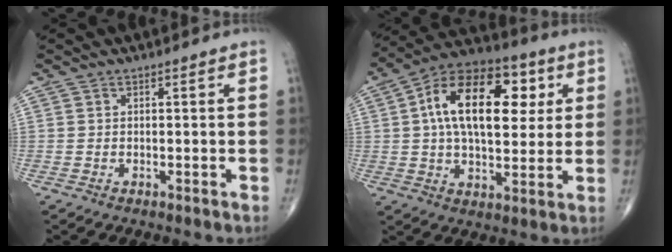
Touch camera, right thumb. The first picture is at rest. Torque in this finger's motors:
{"motor_torque": [0.15, 0.71, 1.61, 0.41, 0.23]}